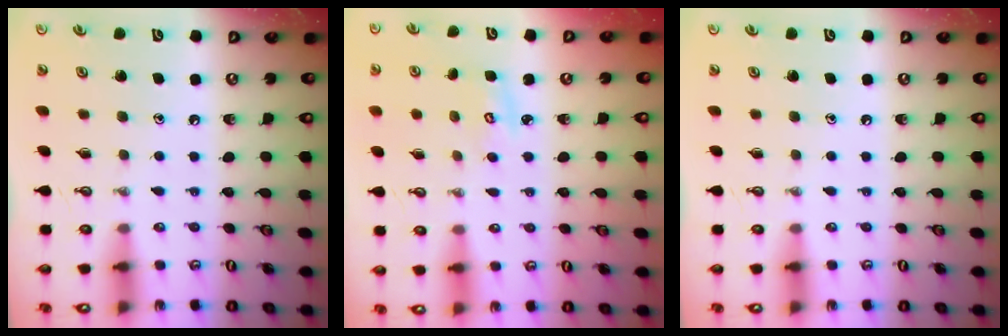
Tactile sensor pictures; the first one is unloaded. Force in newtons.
{"total": 2.6, "press": 2.6, "slide": 0.1}
{"total": 0.0}